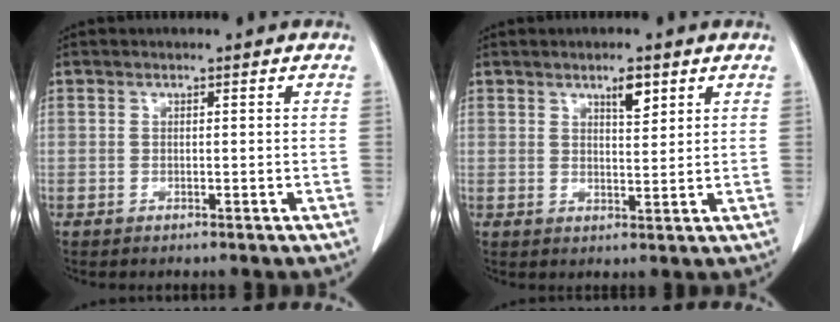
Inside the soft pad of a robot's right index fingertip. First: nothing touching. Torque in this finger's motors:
{"motor_torque": [0.12, 0.20, 0.05, 0.01]}